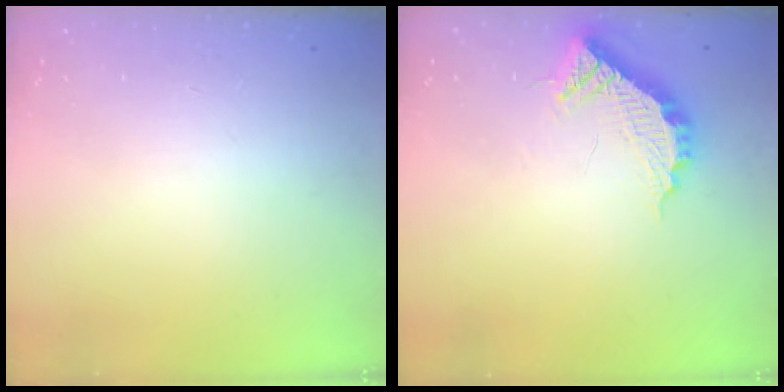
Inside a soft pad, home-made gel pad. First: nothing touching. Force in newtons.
{"total": 12.5, "press": 12.4, "slide": 1.0}